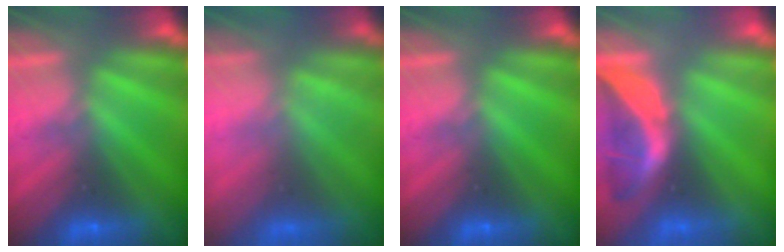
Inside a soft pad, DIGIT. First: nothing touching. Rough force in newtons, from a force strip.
{"total": 7.8}
{"total": 0.0}
{"total": 1.8}